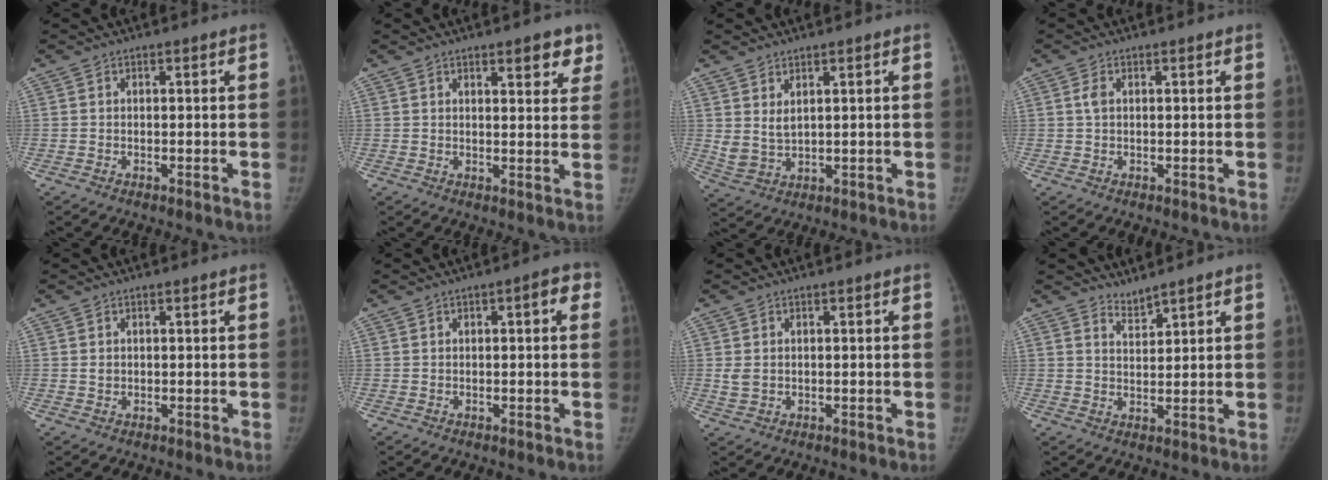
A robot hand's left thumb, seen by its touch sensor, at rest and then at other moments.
{"total": 5.5, "force": [3.6, 2.1, 3.6], "torque": [-0.015, -0.018, 0.041]}
{"total": 3.9, "force": [1.9, 1.9, 2.8], "torque": [-0.054, -0.018, 0.051]}
{"total": 1.6, "force": [0.5, 0.9, 1.2], "torque": [-0.024, 0.003, 0.010]}
{"total": 0.8, "force": [0.2, 0.7, 0.4], "torque": [-0.001, -0.001, 0.004]}
{"total": 3.2, "force": [0.9, 1.3, 2.8], "torque": [-0.029, 0.013, 0.007]}
{"total": 2.1, "force": [0.3, 1.6, 1.2], "torque": [-0.023, -0.003, 0.010]}
{"total": 2.6, "force": [2.6, 0.0, 0.2], "torque": [0.004, -0.026, 0.053]}